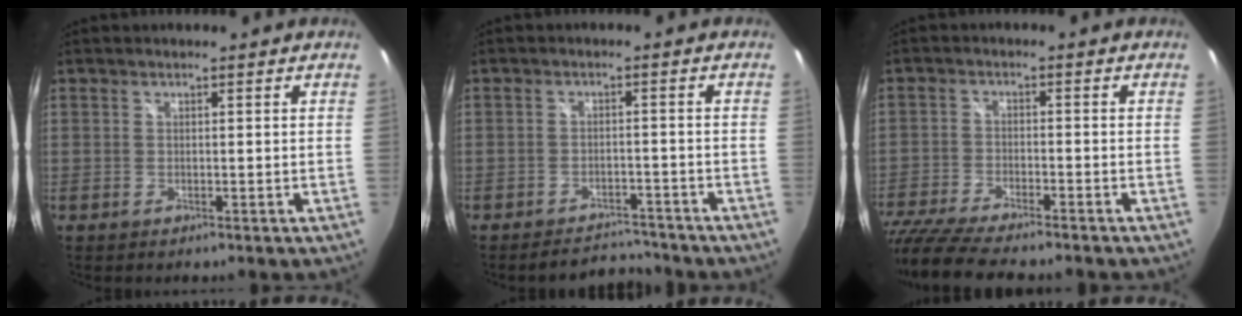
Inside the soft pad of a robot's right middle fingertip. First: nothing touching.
{"total": 5.7, "force": [-5.4, 1.4, 0.7], "torque": [-0.020, 0.007, -0.076]}
{"total": 13.7, "force": [-11.8, 2.2, 6.8], "torque": [-0.158, -0.042, -0.207]}